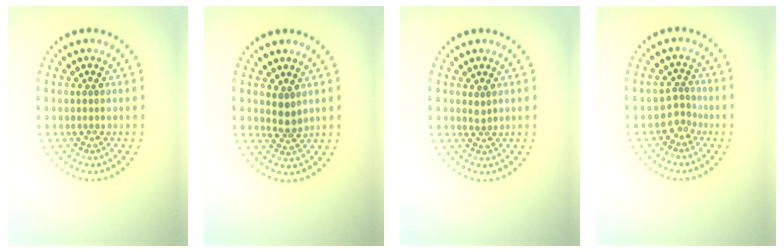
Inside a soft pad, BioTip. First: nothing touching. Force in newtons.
{"total": 1.7, "press": 1.4, "slide": 1.0}
{"total": 0.8, "press": 0.5, "slide": 0.6}
{"total": 1.9, "press": 1.3, "slide": 1.4}